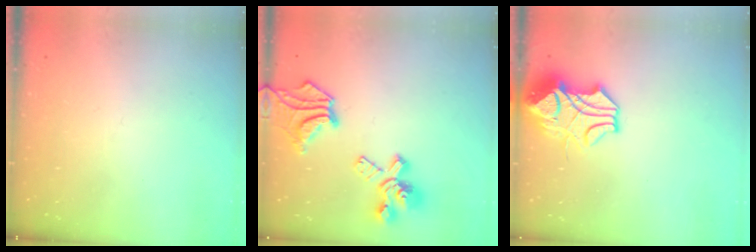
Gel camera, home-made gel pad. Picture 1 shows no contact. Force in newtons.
{"total": 10.0, "press": 9.5, "slide": 3.0}
{"total": 7.9, "press": 7.7, "slide": 1.7}